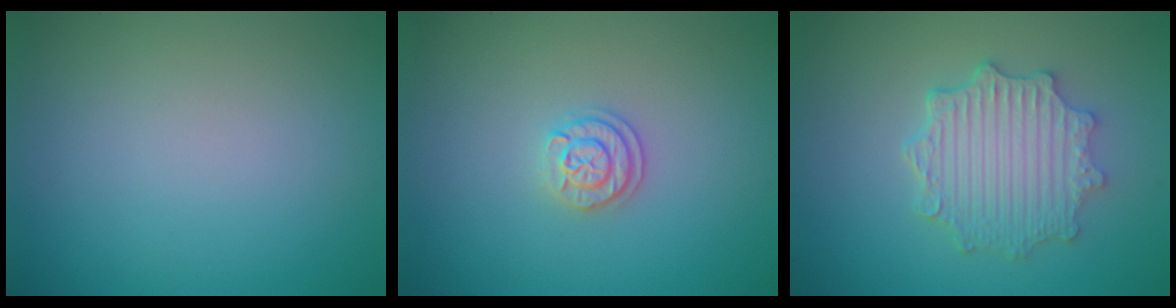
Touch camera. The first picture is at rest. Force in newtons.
{"total": 2.0, "press": 1.9, "slide": 0.8}
{"total": 5.1, "press": 4.1, "slide": 3.0}